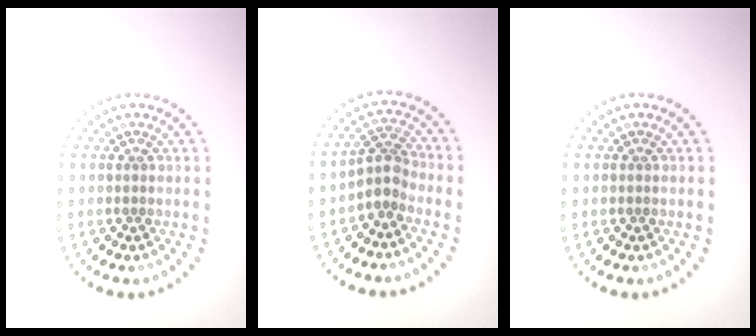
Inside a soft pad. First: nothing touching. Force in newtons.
{"total": 2.5, "press": 1.9, "slide": 1.6}
{"total": 0.0}